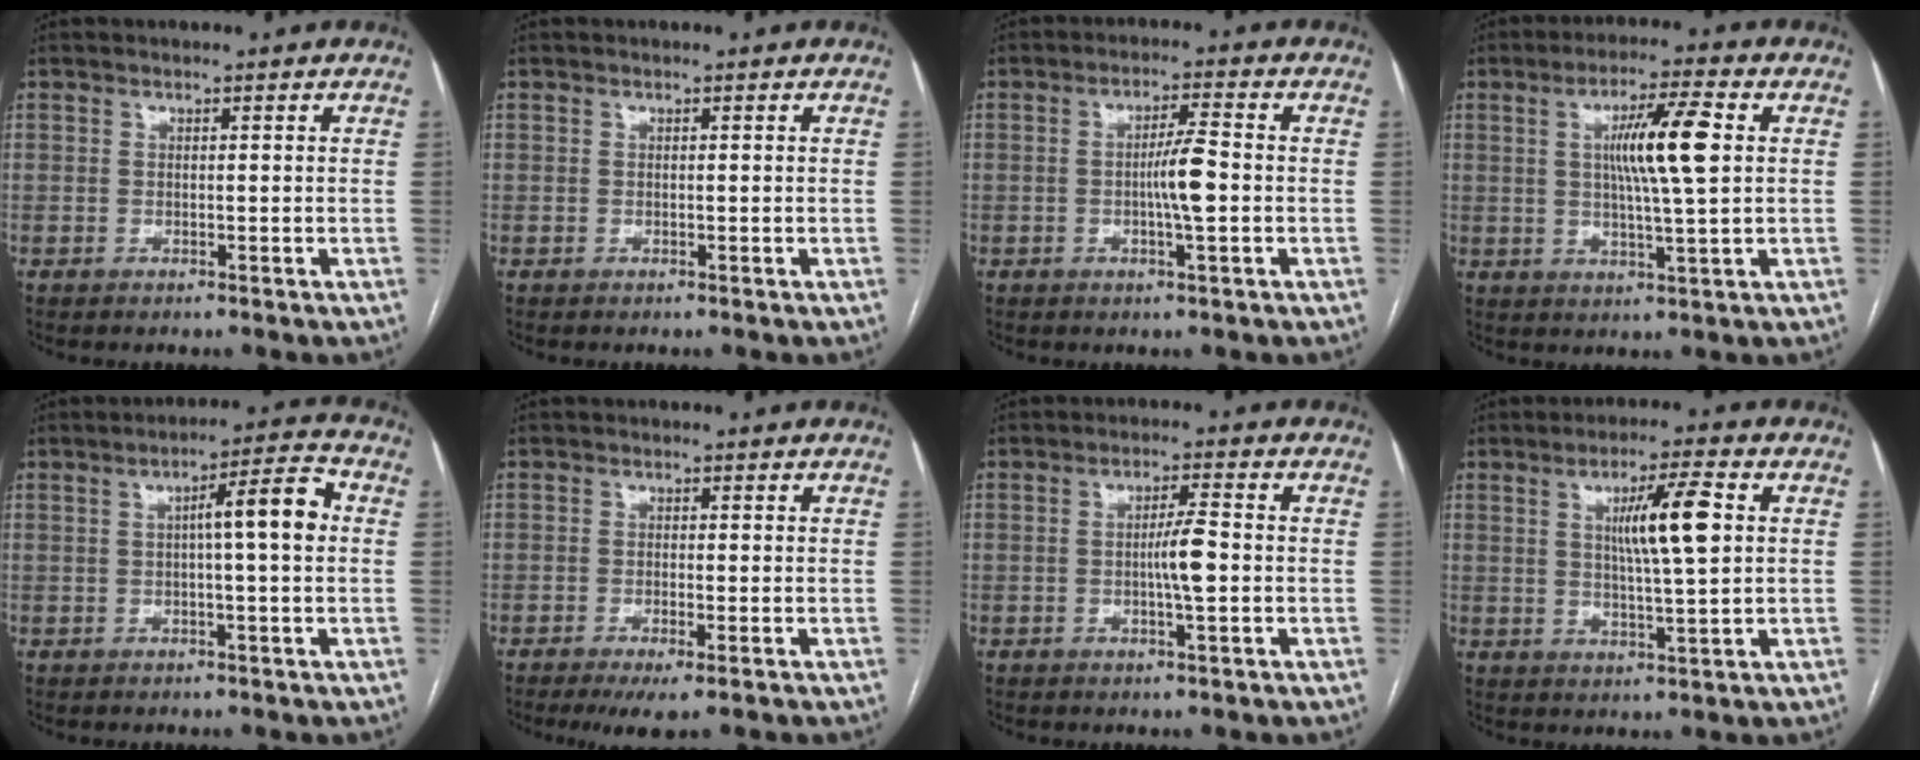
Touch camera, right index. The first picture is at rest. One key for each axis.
{"total": 0.0}
{"total": 5.3, "fx": -0.7, "fy": 0.2, "fz": 5.3, "tx": -0.095, "ty": 0.001, "tz": -0.014}
{"total": 9.8, "fx": 1.8, "fy": 0.2, "fz": 9.6, "tx": -0.169, "ty": 0.004, "tz": 0.030}
{"total": 7.4, "fx": 0.7, "fy": 0.6, "fz": 7.3, "tx": -0.109, "ty": 0.019, "tz": 0.005}
{"total": 4.0, "fx": -2.3, "fy": 0.5, "fz": 3.3, "tx": -0.052, "ty": -0.011, "tz": -0.037}
{"total": 4.6, "fx": -0.6, "fy": 0.2, "fz": 4.5, "tx": -0.080, "ty": -0.001, "tz": -0.010}
{"total": 8.7, "fx": 1.9, "fy": 0.3, "fz": 8.5, "tx": -0.144, "ty": 0.003, "tz": 0.033}